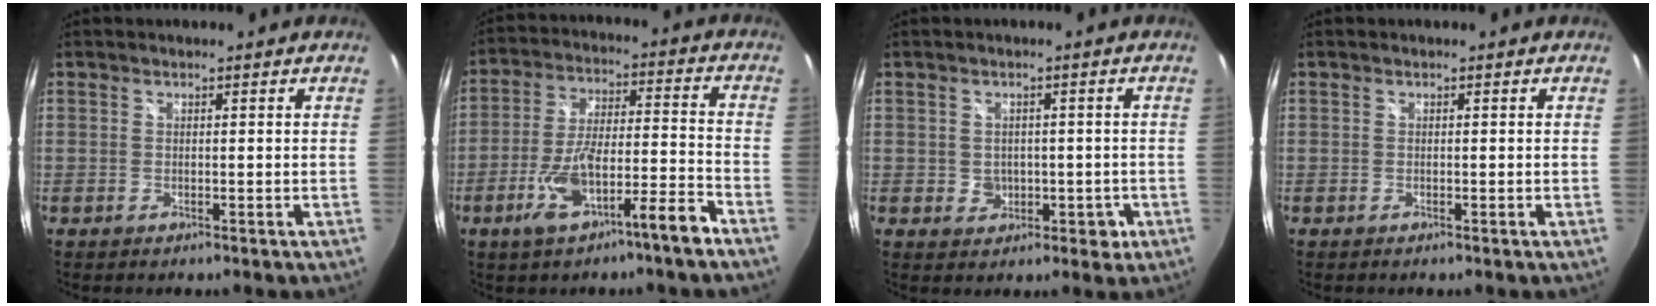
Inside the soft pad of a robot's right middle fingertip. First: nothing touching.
{"total": 11.8, "force": [-7.5, 1.3, 9.0], "torque": [-0.173, 0.000, -0.123]}
{"total": 4.2, "force": [-0.7, 3.8, 1.8], "torque": [-0.027, 0.004, -0.002]}
{"total": 0.0}